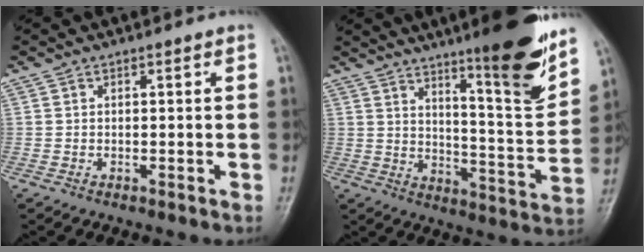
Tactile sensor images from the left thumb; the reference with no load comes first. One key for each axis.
{"total": 16.6, "fx": 11.0, "fy": 2.1, "fz": 12.2, "tx": -0.152, "ty": -0.075, "tz": 0.171}